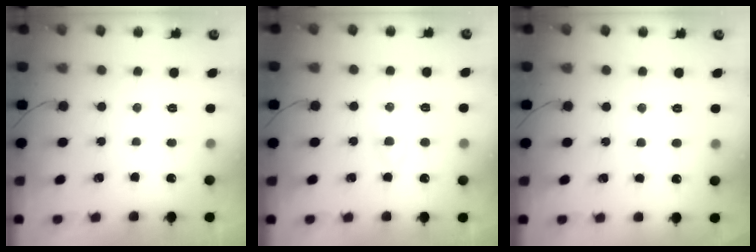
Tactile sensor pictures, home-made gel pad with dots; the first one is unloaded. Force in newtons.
{"total": 1.9, "press": 1.8, "slide": 0.6}
{"total": 1.3, "press": 1.1, "slide": 0.7}